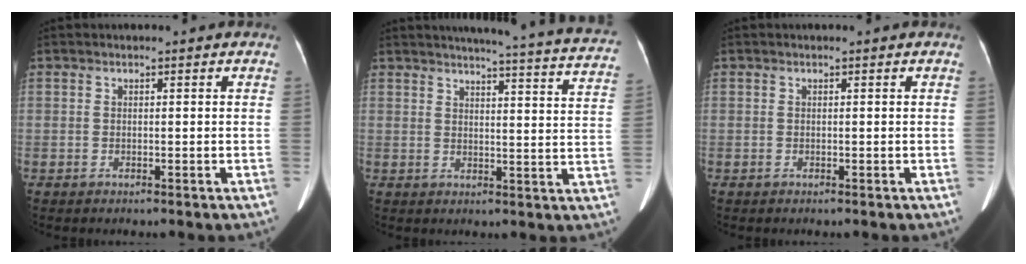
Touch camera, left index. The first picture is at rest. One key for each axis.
{"total": 23.0, "fx": 21.5, "fy": 0.4, "fz": 8.3, "tx": -0.103, "ty": -0.069, "tz": 0.235}
{"total": 0.0}